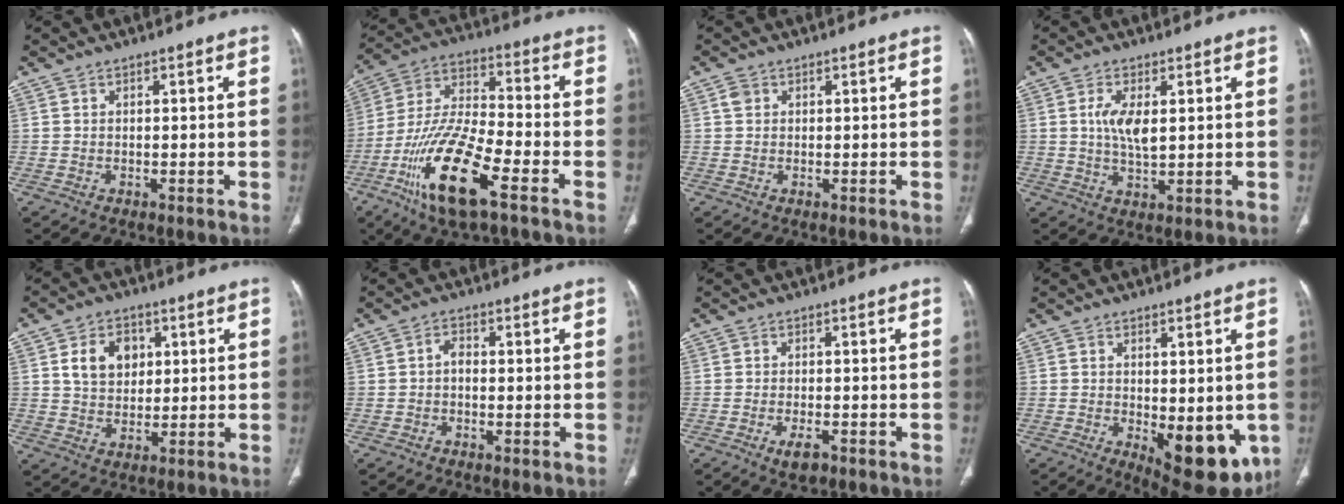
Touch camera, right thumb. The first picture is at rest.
{"total": 18.5, "force": [-9.0, 5.2, 15.2], "torque": [-0.313, 0.033, -0.168]}
{"total": 1.5, "force": [0.6, 1.2, 0.7], "torque": [-0.008, 0.004, 0.010]}
{"total": 6.1, "force": [1.3, 2.5, 5.4], "torque": [-0.108, -0.014, 0.026]}
{"total": 8.3, "force": [2.4, 6.4, 4.7], "torque": [-0.046, -0.007, 0.044]}
{"total": 2.6, "force": [-0.3, 1.5, 2.1], "torque": [-0.033, 0.006, -0.013]}
{"total": 3.4, "force": [-1.8, 1.5, 2.5], "torque": [-0.043, 0.003, -0.028]}
{"total": 13.7, "force": [-3.5, 6.0, 11.8], "torque": [-0.127, -0.021, -0.028]}